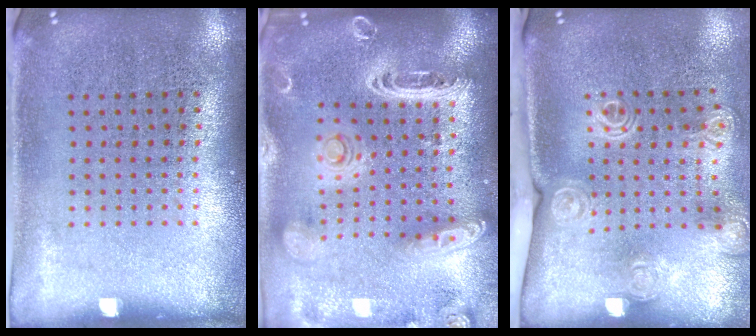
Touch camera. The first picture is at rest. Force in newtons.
{"total": 3.1, "press": 2.6, "slide": 1.7}
{"total": 2.0, "press": 1.6, "slide": 1.2}